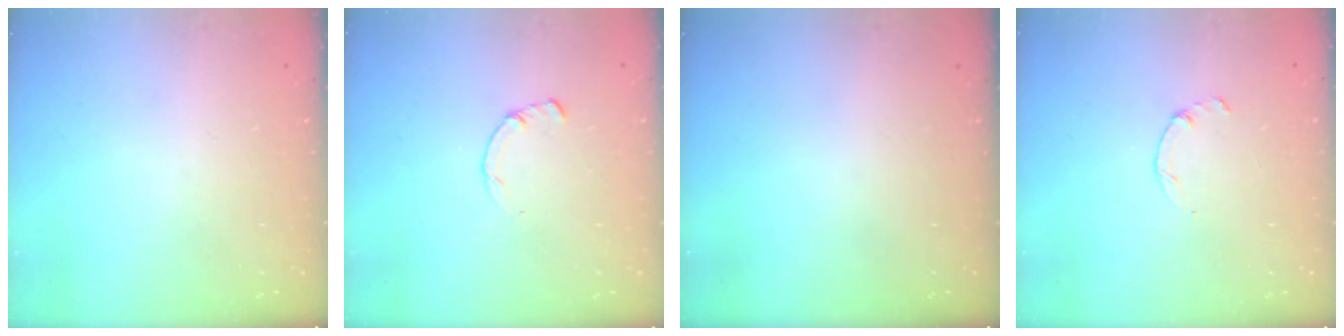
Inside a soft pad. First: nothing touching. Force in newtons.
{"total": 2.2, "press": 2.2, "slide": 0.3}
{"total": 0.0}
{"total": 1.5, "press": 1.4, "slide": 0.3}